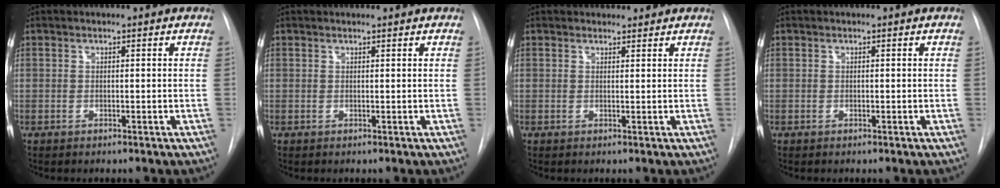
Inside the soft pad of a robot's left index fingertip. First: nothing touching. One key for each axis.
{"total": 1.9, "fx": 1.8, "fy": 0.1, "fz": 0.3, "tx": -0.009, "ty": 0.012, "tz": 0.024}
{"total": 2.5, "fx": 2.4, "fy": 0.8, "fz": 0.1, "tx": -0.003, "ty": 0.013, "tz": 0.033}
{"total": 0.0}